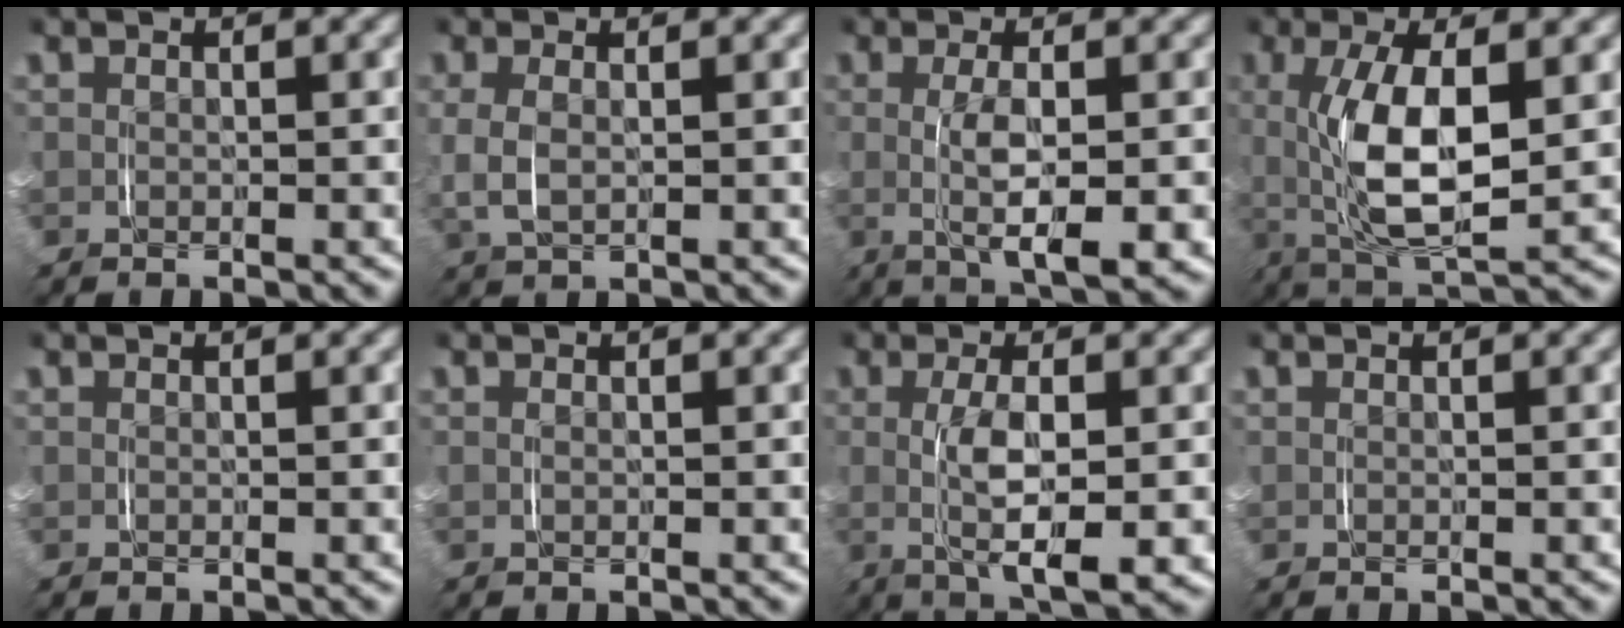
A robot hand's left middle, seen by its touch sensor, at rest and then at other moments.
{"total": 2.3, "force": [0.3, 0.9, 2.0], "torque": [-0.055, -0.004, 0.012]}
{"total": 4.9, "force": [-0.7, 0.9, 4.8], "torque": [-0.078, -0.010, -0.006]}
{"total": 6.9, "force": [0.4, 2.2, 6.5], "torque": [-0.125, -0.006, 0.015]}
{"total": 0.0}
{"total": 0.0}
{"total": 5.6, "force": [-0.7, 1.2, 5.5], "torque": [-0.094, -0.011, -0.005]}
{"total": 0.0}